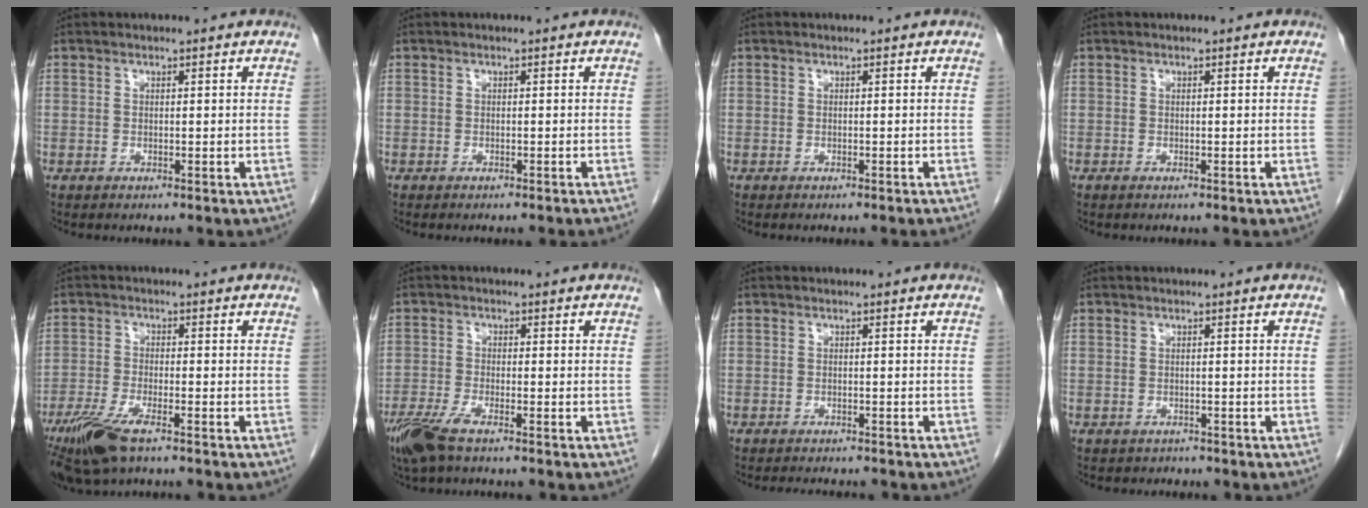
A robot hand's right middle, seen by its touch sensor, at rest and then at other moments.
{"total": 1.9, "force": [-1.7, -0.3, 0.8], "torque": [-0.009, 0.005, -0.021]}
{"total": 1.4, "force": [-1.2, -0.2, 0.6], "torque": [-0.002, 0.004, -0.015]}
{"total": 0.0}
{"total": 8.3, "force": [-5.5, 1.9, 5.9], "torque": [-0.117, -0.018, -0.099]}
{"total": 5.8, "force": [-4.0, 1.1, 4.0], "torque": [-0.085, -0.014, -0.077]}
{"total": 5.2, "force": [-4.8, 1.0, 1.8], "torque": [-0.023, -0.006, -0.063]}
{"total": 2.0, "force": [-1.7, 1.0, -0.3], "torque": [-0.004, 0.001, -0.029]}